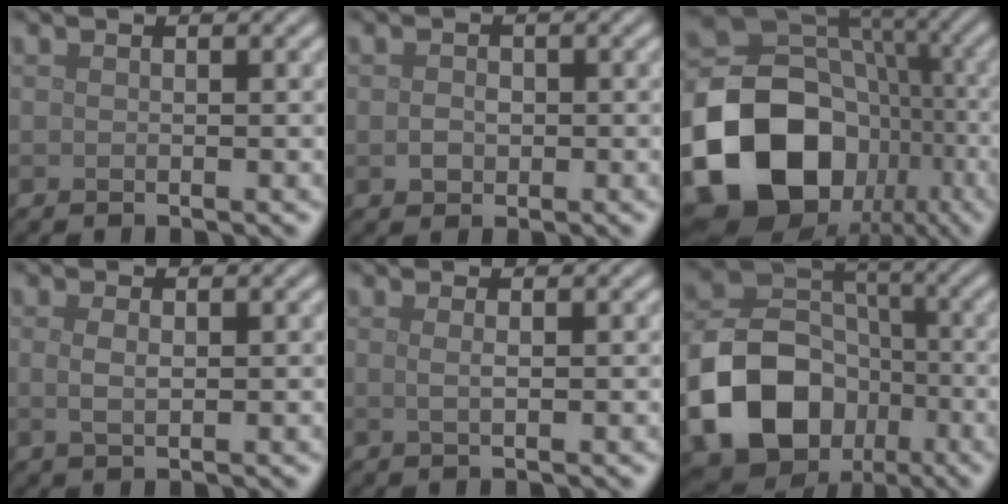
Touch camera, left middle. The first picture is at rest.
{"total": 1.5, "force": [-0.3, 1.2, 0.7], "torque": [-0.013, -0.003, -0.008]}
{"total": 19.9, "force": [-6.6, 16.0, 9.7], "torque": [-0.196, -0.025, -0.119]}
{"total": 1.4, "force": [0.1, 0.7, 1.2], "torque": [-0.030, -0.002, 0.003]}
{"total": 1.0, "force": [0.1, 0.3, 0.9], "torque": [-0.017, 0.002, -0.002]}
{"total": 16.5, "force": [-6.4, 13.3, 7.4], "torque": [-0.157, -0.053, -0.126]}